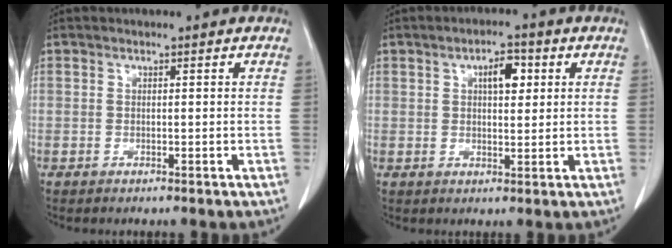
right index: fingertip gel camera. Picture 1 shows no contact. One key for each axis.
{"total": 4.5, "fx": 1.6, "fy": 1.9, "fz": 3.7, "tx": -0.058, "ty": 0.007, "tz": 0.023}